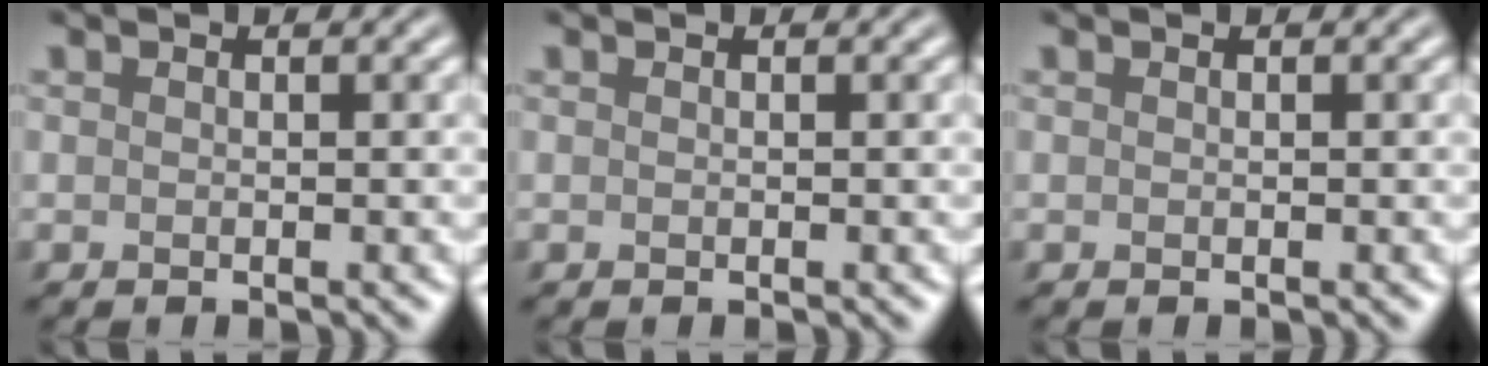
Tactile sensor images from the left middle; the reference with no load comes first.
{"total": 0.0}
{"total": 0.0}